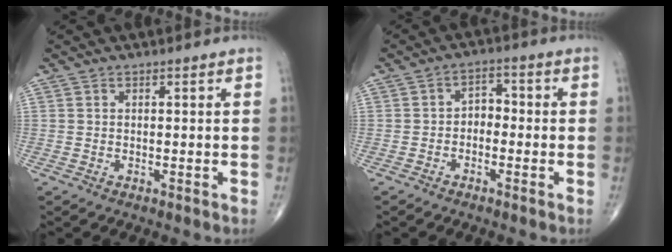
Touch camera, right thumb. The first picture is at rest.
{"total": 3.4, "force": [-1.0, 2.4, 2.1], "torque": [-0.015, 0.024, -0.031]}